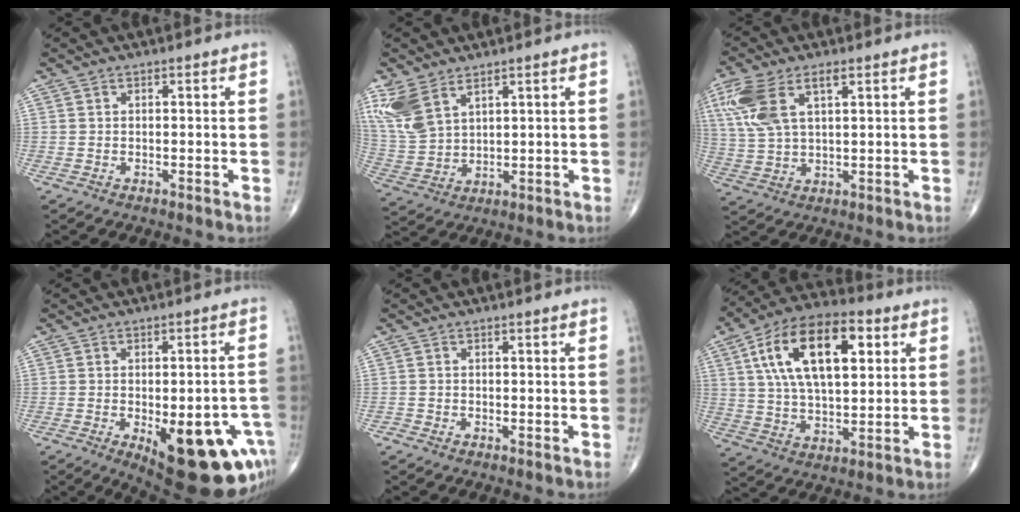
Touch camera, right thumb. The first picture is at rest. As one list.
[{"total": 9.4, "force": [5.8, 4.8, 5.7], "torque": [-0.128, -0.014, 0.136]}, {"total": 10.9, "force": [4.5, 4.9, 8.7], "torque": [-0.212, 0.006, 0.094]}, {"total": 21.4, "force": [-8.4, 8.8, 17.6], "torque": [-0.151, 0.012, -0.089]}, {"total": 0.6, "force": [-0.4, 0.4, 0.2], "torque": [-0.005, -0.001, -0.012]}, {"total": 20.1, "force": [6.3, 9.9, 16.3], "torque": [-0.270, 0.004, 0.103]}]